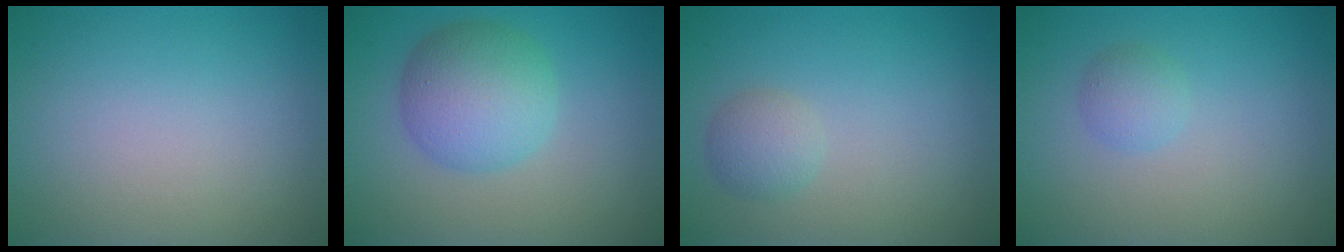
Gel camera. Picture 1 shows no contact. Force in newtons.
{"total": 5.8, "press": 5.8, "slide": 0.3}
{"total": 1.8, "press": 1.8, "slide": 0.0}
{"total": 1.5, "press": 1.5, "slide": 0.0}